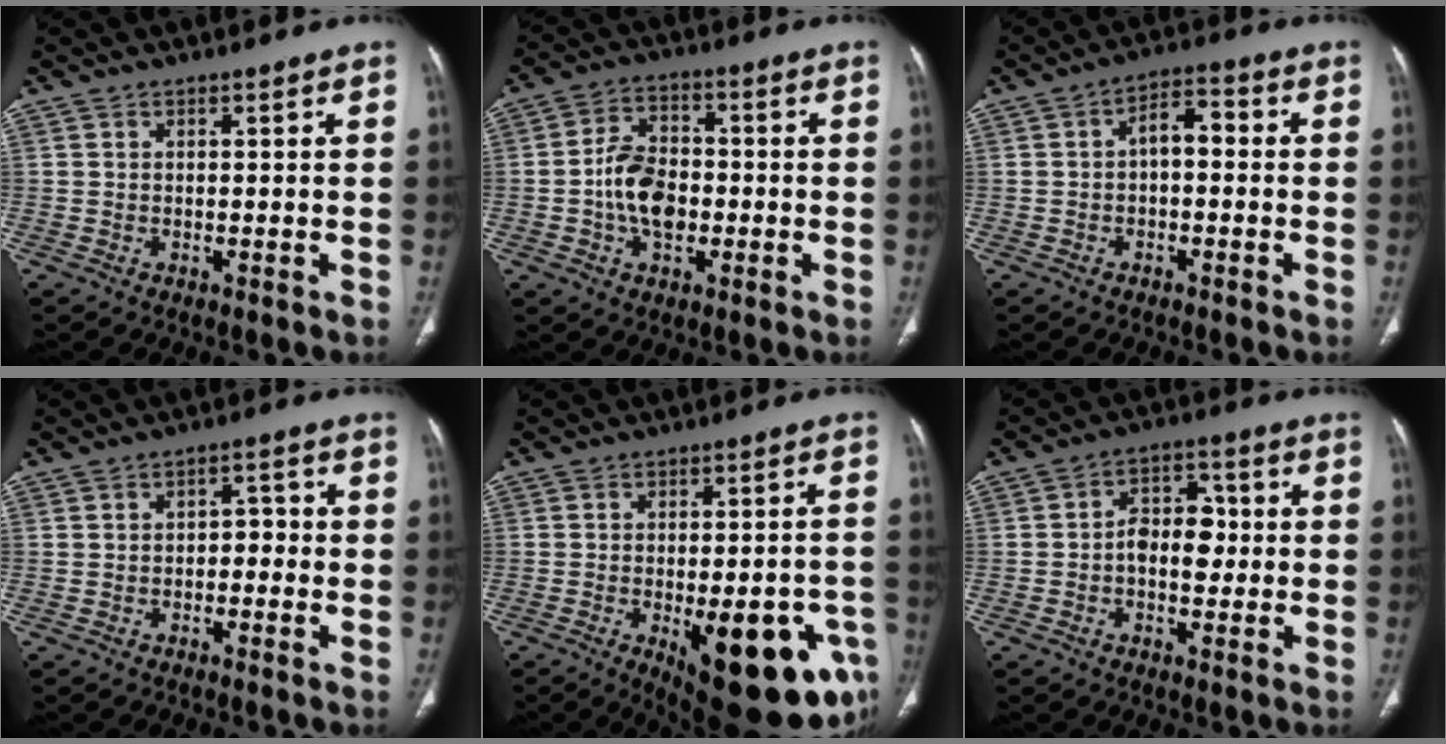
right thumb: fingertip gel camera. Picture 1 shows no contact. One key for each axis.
{"total": 9.5, "fx": -1.7, "fy": 6.3, "fz": 6.9, "tx": -0.106, "ty": 0.020, "tz": -0.036}
{"total": 5.2, "fx": -0.4, "fy": 2.9, "fz": 4.3, "tx": -0.054, "ty": 0.027, "tz": -0.017}
{"total": 3.3, "fx": -1.0, "fy": 2.2, "fz": 2.2, "tx": -0.013, "ty": 0.022, "tz": -0.022}
{"total": 21.7, "fx": -8.4, "fy": 8.2, "fz": 18.3, "tx": -0.173, "ty": 0.013, "tz": -0.093}
{"total": 7.5, "fx": -0.7, "fy": 4.9, "fz": 5.7, "tx": -0.063, "ty": 0.024, "tz": -0.020}